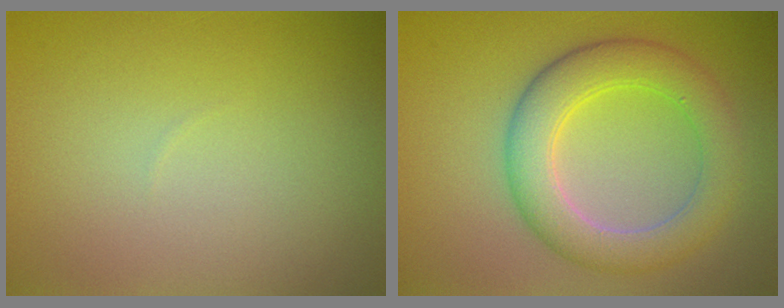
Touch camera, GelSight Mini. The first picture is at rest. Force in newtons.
{"total": 5.8, "press": 5.8, "slide": 0.2}